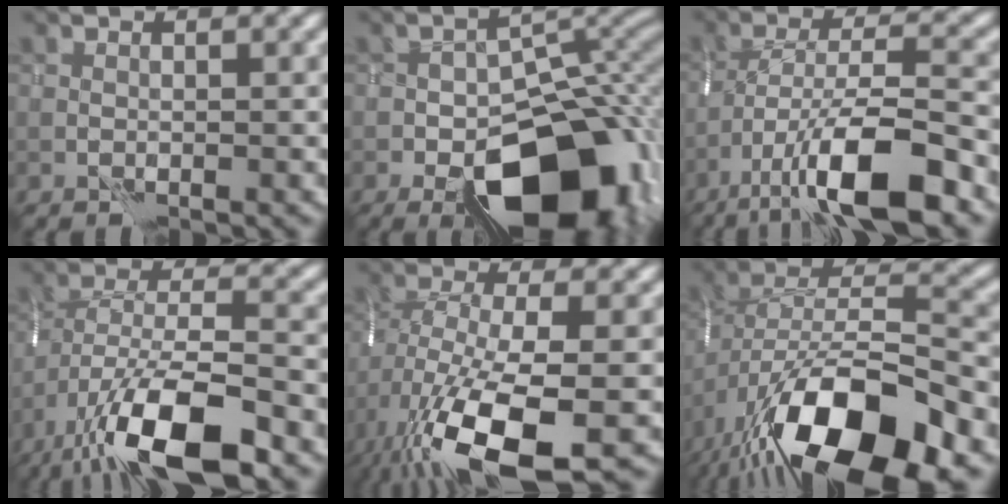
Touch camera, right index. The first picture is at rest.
{"total": 14.2, "force": [-6.6, 7.9, 9.8], "torque": [-0.100, -0.004, -0.102]}
{"total": 9.8, "force": [-6.1, 1.9, 7.4], "torque": [-0.122, 0.008, -0.110]}
{"total": 11.8, "force": [-7.2, 3.6, 8.6], "torque": [-0.163, -0.010, -0.135]}
{"total": 12.8, "force": [-6.1, 4.4, 10.3], "torque": [-0.210, -0.024, -0.110]}
{"total": 15.4, "force": [-8.1, 6.6, 11.4], "torque": [-0.197, -0.010, -0.137]}